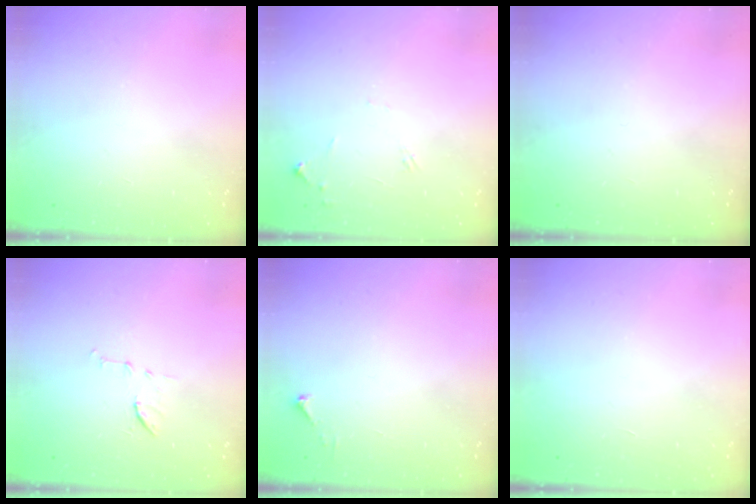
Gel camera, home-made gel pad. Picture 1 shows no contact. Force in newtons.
{"total": 6.3, "press": 6.3, "slide": 0.8}
{"total": 0.0}
{"total": 6.1, "press": 5.9, "slide": 1.5}
{"total": 2.5, "press": 2.5, "slide": 0.3}
{"total": 1.7, "press": 1.7, "slide": 0.1}